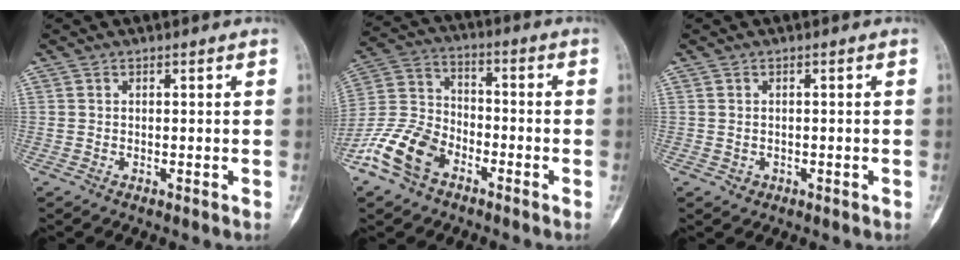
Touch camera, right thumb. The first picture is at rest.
{"total": 12.4, "force": [-7.1, 7.6, 6.6], "torque": [-0.130, 0.042, -0.148]}
{"total": 1.1, "force": [-0.2, 1.0, 0.3], "torque": [0.000, 0.002, 0.002]}